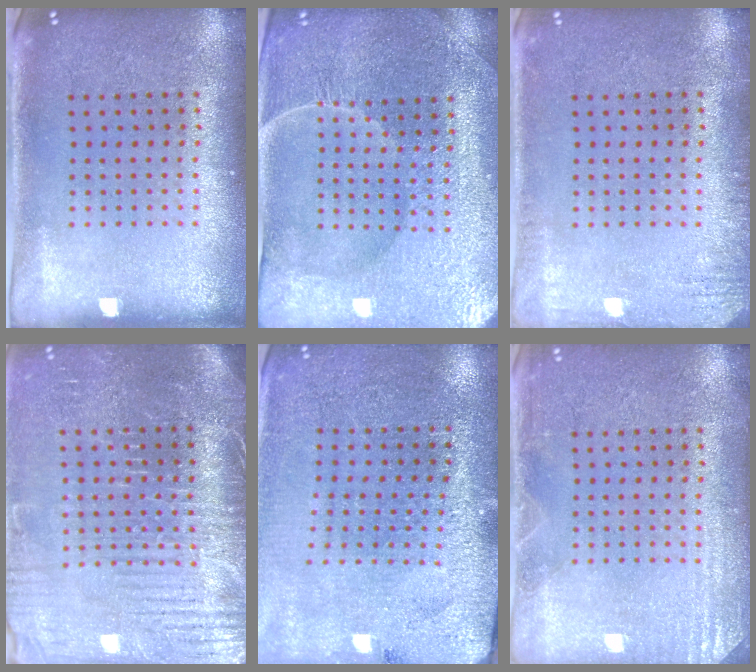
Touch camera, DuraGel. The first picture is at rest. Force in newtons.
{"total": 4.3, "press": 4.2, "slide": 1.1}
{"total": 1.6, "press": 1.5, "slide": 0.3}
{"total": 4.3, "press": 4.0, "slide": 1.6}
{"total": 2.8, "press": 2.8, "slide": 0.1}
{"total": 2.6, "press": 2.5, "slide": 0.4}